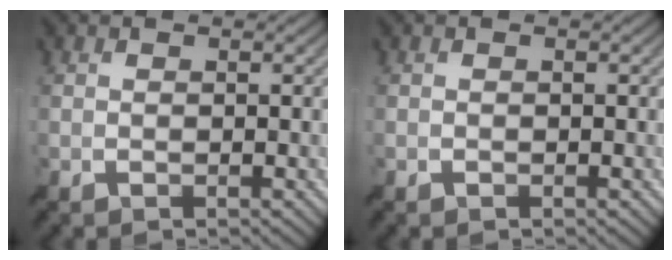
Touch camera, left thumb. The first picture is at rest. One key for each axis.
{"total": 0.0}